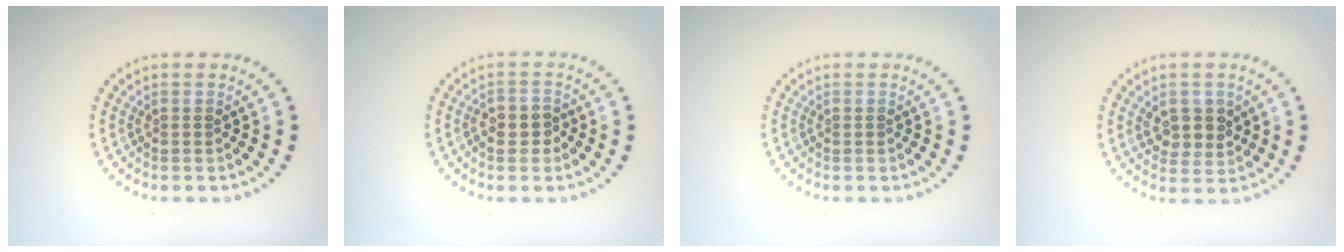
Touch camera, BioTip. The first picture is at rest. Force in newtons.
{"total": 2.2, "press": 2.1, "slide": 0.6}
{"total": 0.0}
{"total": 2.8, "press": 2.7, "slide": 0.9}